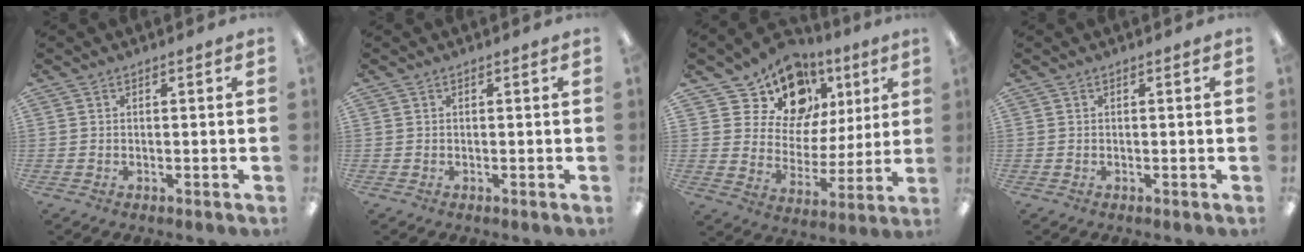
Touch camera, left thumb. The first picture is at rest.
{"total": 0.0}
{"total": 15.1, "force": [10.0, 10.3, 4.9], "torque": [-0.105, -0.055, 0.190]}
{"total": 0.0}